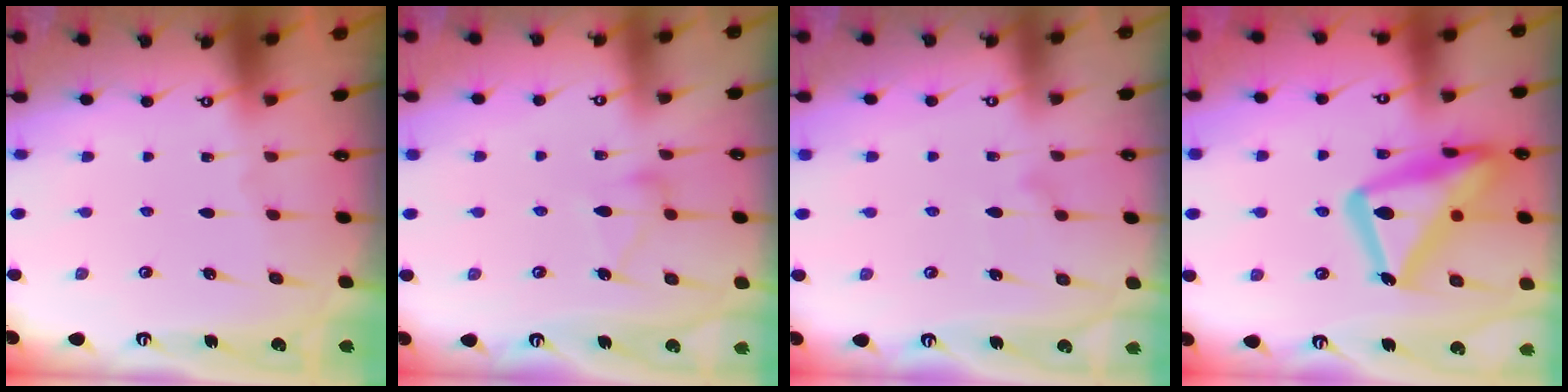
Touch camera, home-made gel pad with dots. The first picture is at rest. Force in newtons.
{"total": 8.4, "press": 8.4, "slide": 0.4}
{"total": 8.3, "press": 8.3, "slide": 0.3}
{"total": 24.0, "press": 24.0, "slide": 1.6}